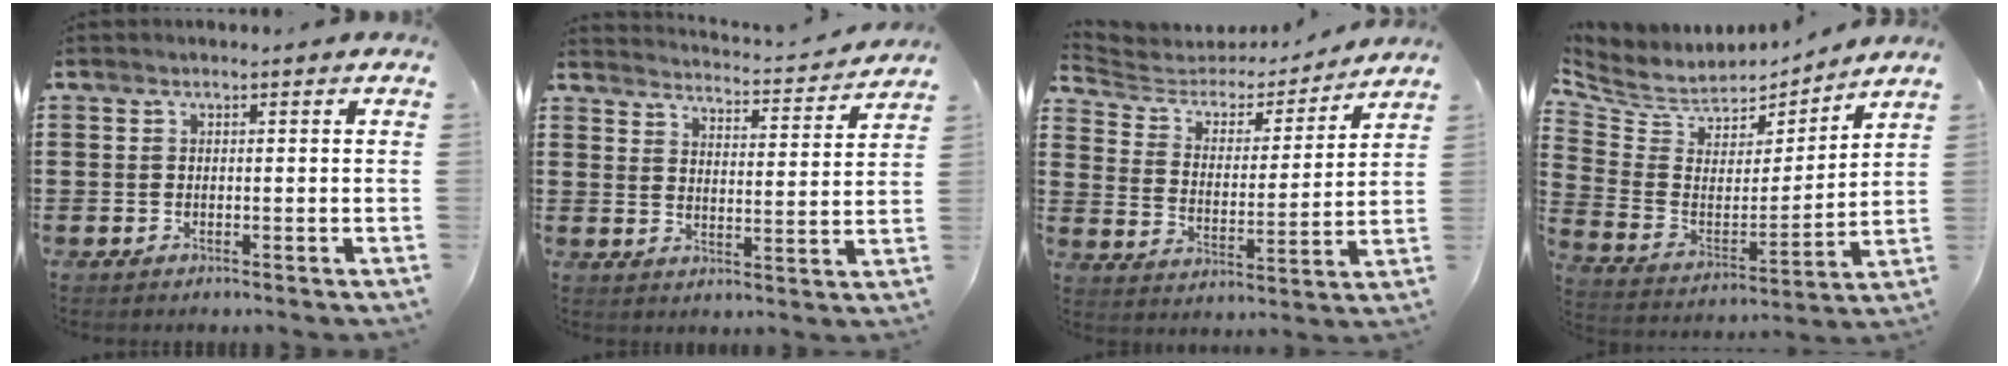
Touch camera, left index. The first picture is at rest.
{"total": 3.0, "force": [3.0, -0.5, 0.2], "torque": [-0.022, -0.032, 0.044]}
{"total": 4.1, "force": [3.7, 1.7, 0.8], "torque": [-0.044, -0.027, 0.055]}
{"total": 5.8, "force": [5.0, 2.9, 0.4], "torque": [-0.048, -0.042, 0.085]}